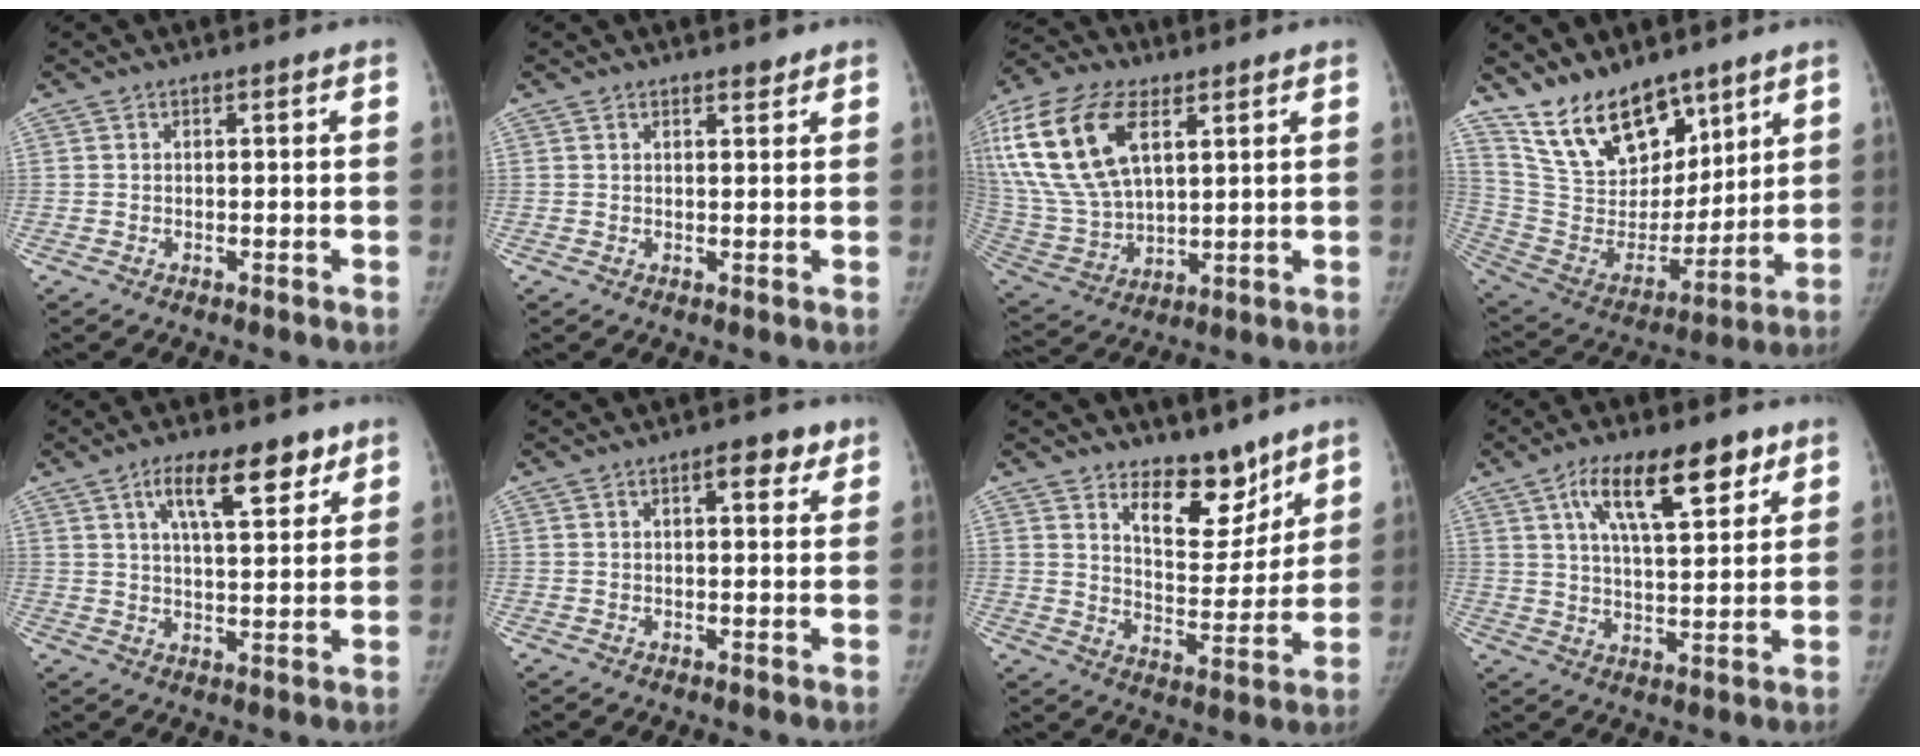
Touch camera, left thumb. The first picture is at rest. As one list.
[{"total": 1.2, "force": [1.1, 0.5, 0.4], "torque": [0.004, -0.009, 0.015]}, {"total": 21.9, "force": [8.3, 11.9, 16.4], "torque": [-0.348, -0.010, 0.163]}, {"total": 18.1, "force": [13.0, 9.1, 8.6], "torque": [-0.107, -0.073, 0.252]}, {"total": 10.8, "force": [6.2, 3.9, 7.9], "torque": [-0.106, -0.026, 0.101]}, {"total": 4.6, "force": [2.5, 2.0, 3.4], "torque": [-0.030, -0.007, 0.029]}, {"total": 10.7, "force": [8.1, 4.9, 5.1], "torque": [-0.045, -0.070, 0.140]}, {"total": 14.4, "force": [7.5, 5.4, 11.0], "torque": [-0.154, -0.021, 0.127]}]